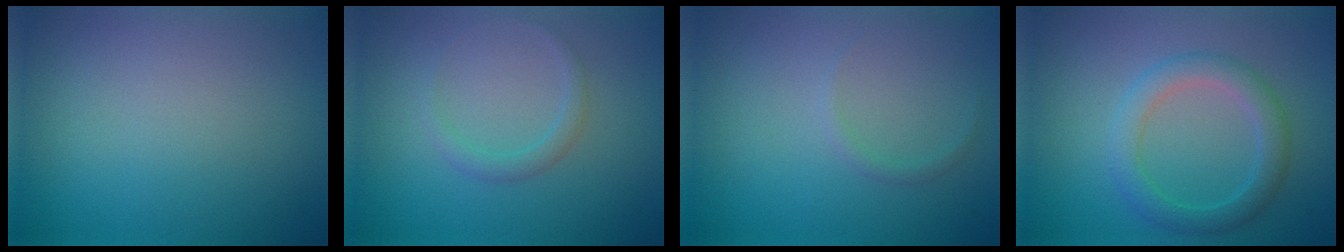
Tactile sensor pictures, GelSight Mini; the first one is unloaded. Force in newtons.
{"total": 1.3, "press": 1.3, "slide": 0.0}
{"total": 0.7, "press": 0.7, "slide": 0.1}
{"total": 3.2, "press": 3.2, "slide": 0.2}